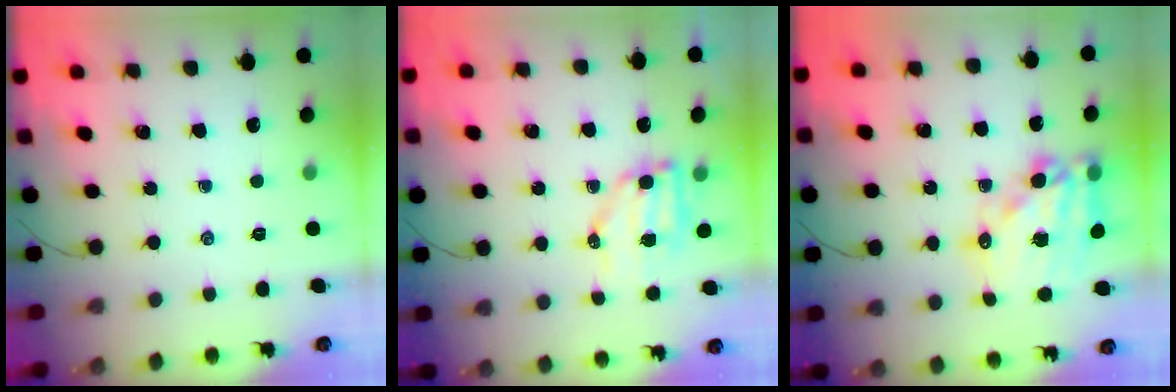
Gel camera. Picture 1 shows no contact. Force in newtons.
{"total": 7.6, "press": 7.5, "slide": 1.2}
{"total": 17.7, "press": 17.2, "slide": 4.0}